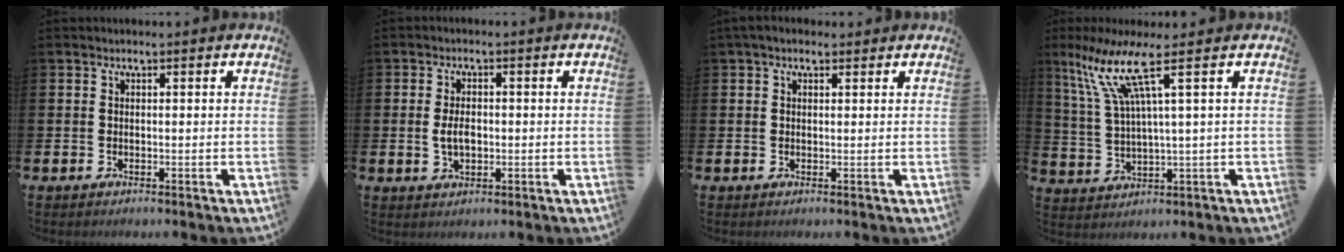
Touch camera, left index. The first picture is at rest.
{"total": 3.2, "force": [0.0, 1.8, 2.6], "torque": [-0.039, 0.001, -0.005]}
{"total": 1.8, "force": [1.3, 1.0, 0.9], "torque": [-0.007, 0.006, 0.020]}
{"total": 10.4, "force": [5.4, 1.3, 8.7], "torque": [-0.191, -0.012, 0.089]}